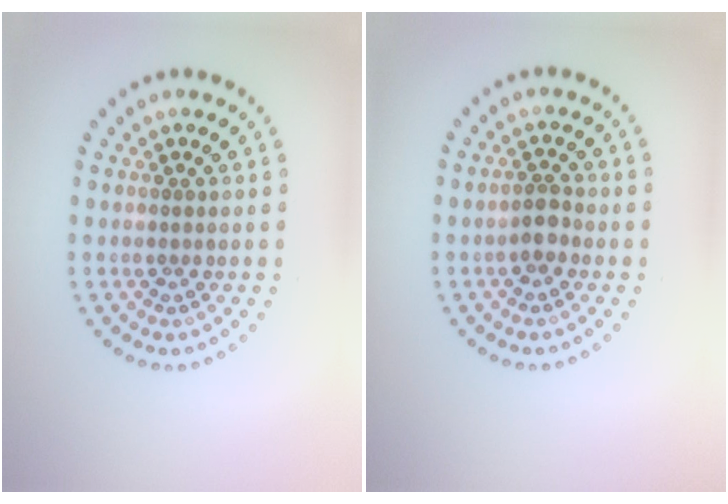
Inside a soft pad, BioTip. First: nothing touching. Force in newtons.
{"total": 1.6, "press": 1.5, "slide": 0.7}